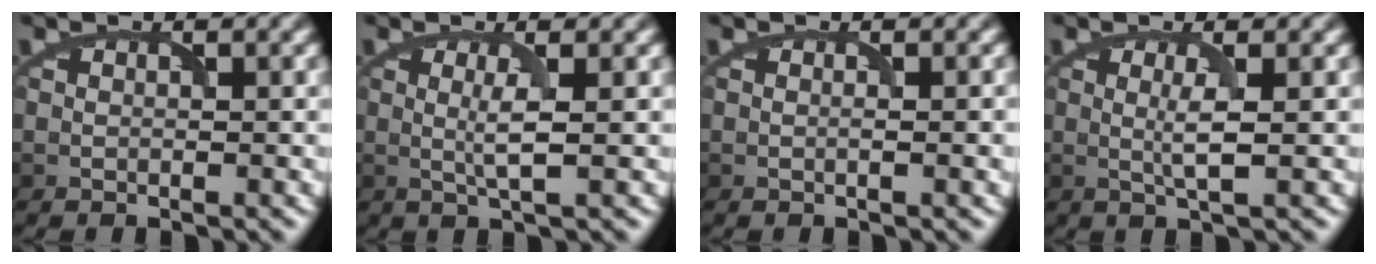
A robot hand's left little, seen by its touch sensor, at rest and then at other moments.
{"total": 1.9, "force": [0.0, 0.2, 1.9], "torque": [-0.034, -0.002, 0.003]}
{"total": 1.1, "force": [0.1, 0.4, 1.1], "torque": [-0.008, -0.004, -0.004]}
{"total": 1.9, "force": [0.0, 0.2, 1.9], "torque": [-0.033, -0.002, 0.002]}